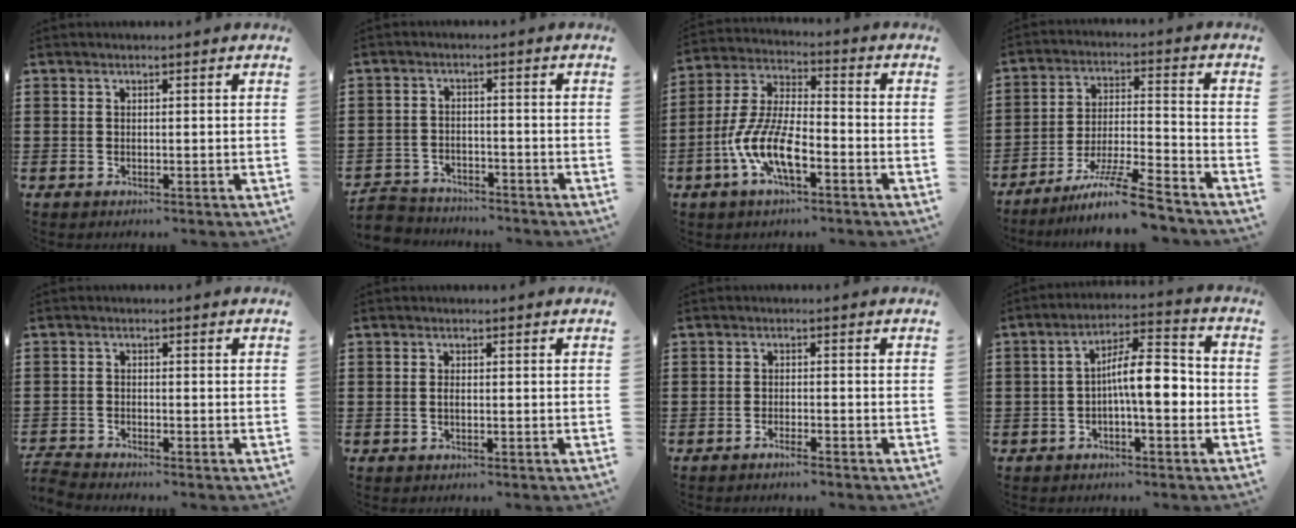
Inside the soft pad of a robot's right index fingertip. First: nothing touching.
{"total": 3.4, "force": [-3.3, 0.9, -0.3], "torque": [-0.011, -0.001, -0.075]}
{"total": 9.8, "force": [-4.5, 3.2, 8.1], "torque": [-0.196, -0.012, -0.089]}
{"total": 10.1, "force": [-8.2, 0.5, 5.9], "torque": [-0.112, 0.005, -0.161]}
{"total": 2.1, "force": [-2.1, -0.1, -0.1], "torque": [-0.002, 0.001, -0.046]}
{"total": 0.8, "force": [-0.2, 0.1, 0.8], "torque": [-0.017, -0.006, -0.003]}
{"total": 1.5, "force": [-1.3, 0.0, 0.6], "torque": [-0.012, 0.000, -0.025]}
{"total": 8.7, "force": [-1.0, 2.9, 8.2], "torque": [-0.138, 0.008, -0.019]}